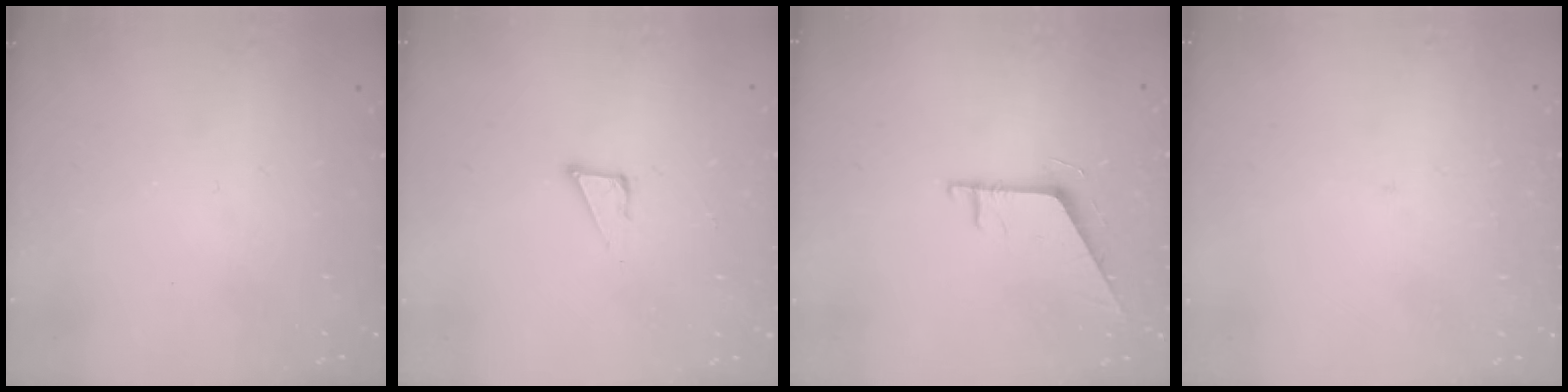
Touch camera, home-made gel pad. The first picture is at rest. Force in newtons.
{"total": 5.3, "press": 5.2, "slide": 0.3}
{"total": 5.4, "press": 5.4, "slide": 0.5}
{"total": 2.0, "press": 2.0, "slide": 0.1}